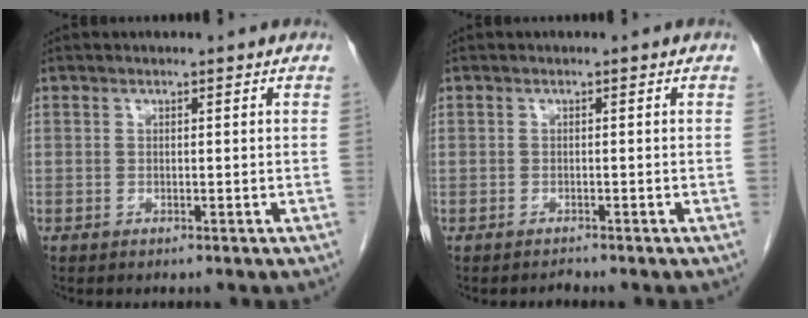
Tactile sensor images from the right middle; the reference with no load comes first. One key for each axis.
{"total": 0.6, "fx": -0.6, "fy": 0.0, "fz": -0.1, "tx": 0.002, "ty": -0.004, "tz": -0.010}